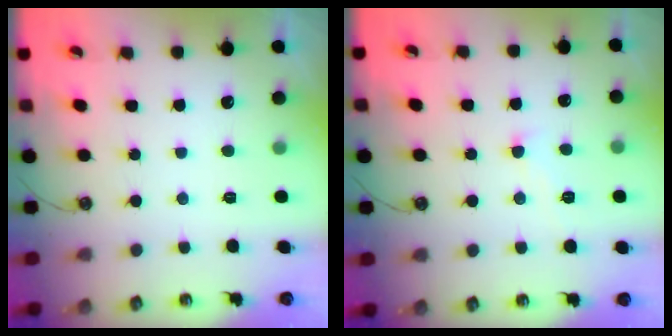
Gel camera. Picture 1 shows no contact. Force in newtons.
{"total": 1.1, "press": 1.1, "slide": 0.3}